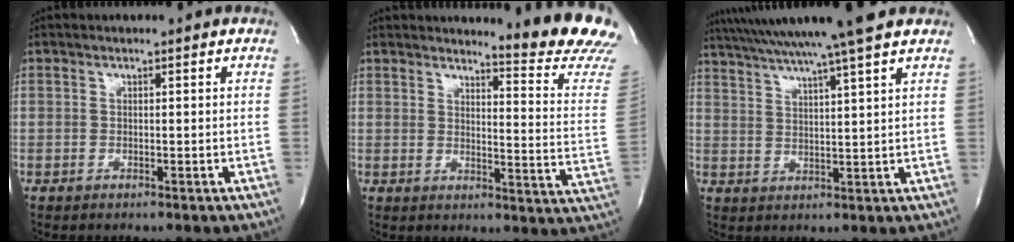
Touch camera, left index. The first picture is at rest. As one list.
[{"total": 14.3, "force": [13.8, -1.0, 3.6], "torque": [-0.040, -0.141, 0.140]}, {"total": 14.9, "force": [12.6, -1.7, 7.8], "torque": [-0.136, 0.001, 0.184]}]